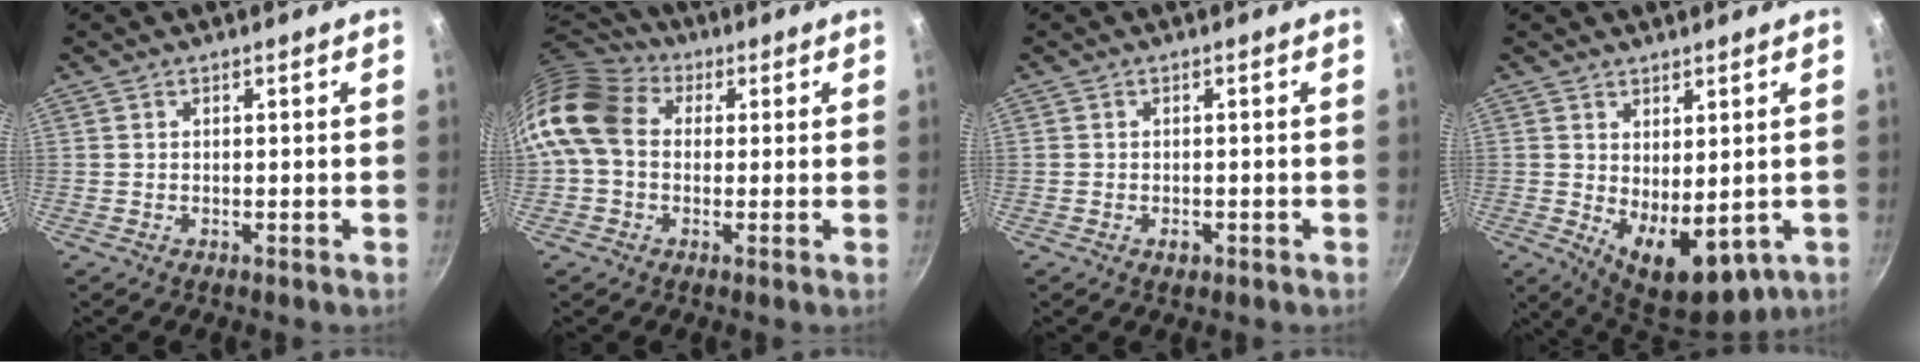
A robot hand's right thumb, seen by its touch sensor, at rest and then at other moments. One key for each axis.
{"total": 13.5, "fx": 1.7, "fy": 10.4, "fz": 8.4, "tx": -0.147, "ty": 0.023, "tz": 0.012}
{"total": 1.3, "fx": -0.6, "fy": 0.8, "fz": 0.8, "tx": -0.011, "ty": 0.004, "tz": -0.009}
{"total": 10.3, "fx": -0.3, "fy": 5.6, "fz": 8.6, "tx": -0.110, "ty": -0.025, "tz": 0.017}